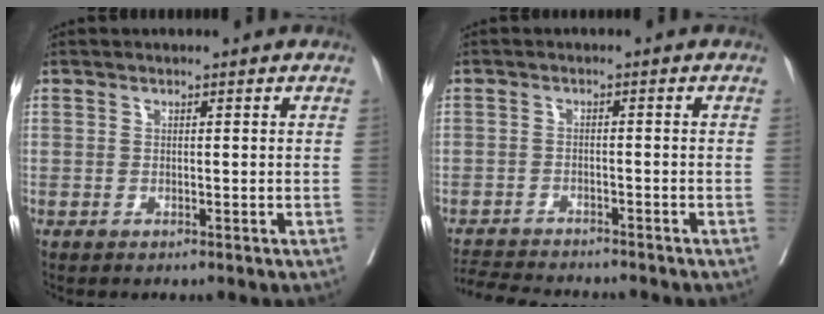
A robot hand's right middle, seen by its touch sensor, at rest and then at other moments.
{"total": 7.9, "force": [-7.5, 0.9, 2.1], "torque": [-0.033, -0.008, -0.120]}